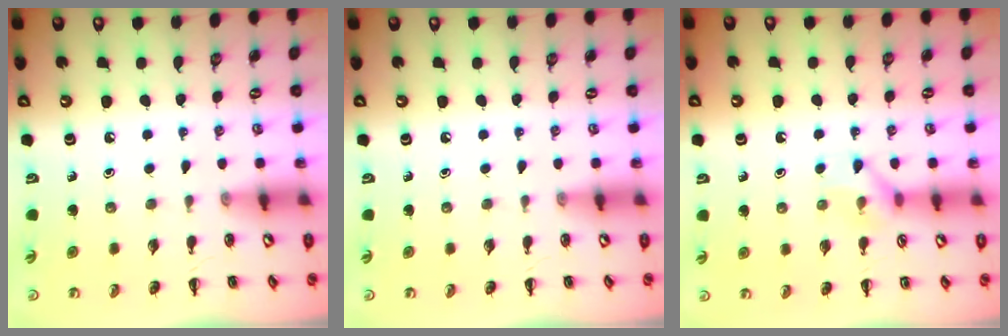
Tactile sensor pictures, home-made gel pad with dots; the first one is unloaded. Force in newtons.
{"total": 0.0}
{"total": 7.4, "press": 7.4, "slide": 0.5}